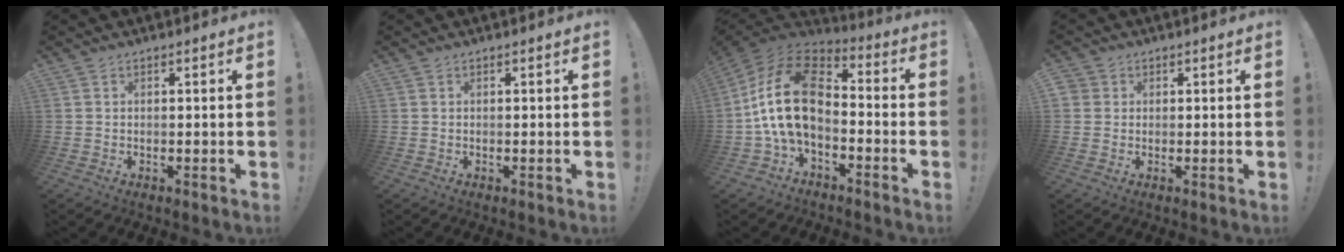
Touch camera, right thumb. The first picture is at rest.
{"total": 0.0}
{"total": 18.8, "force": [-0.3, 11.3, 15.0], "torque": [-0.286, 0.021, 0.001]}
{"total": 2.3, "force": [0.6, 2.1, 0.7], "torque": [-0.011, 0.001, 0.010]}